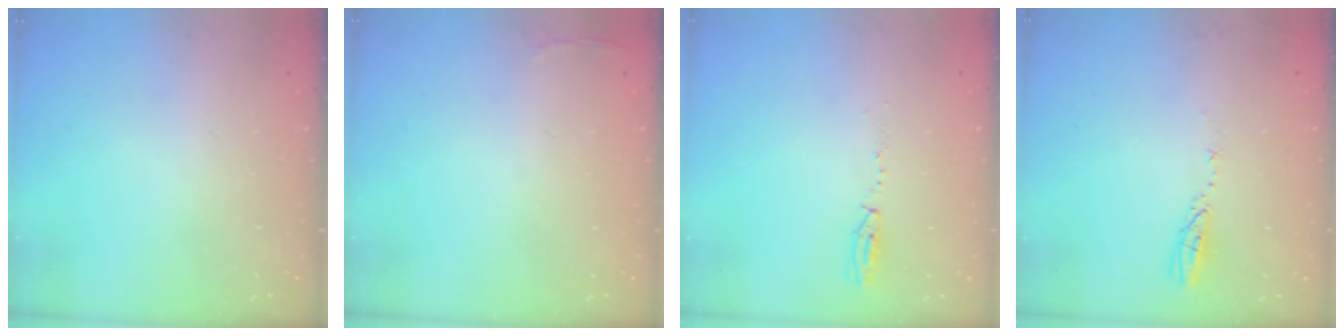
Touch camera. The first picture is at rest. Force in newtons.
{"total": 2.8, "press": 2.6, "slide": 0.9}
{"total": 3.9, "press": 3.8, "slide": 0.9}
{"total": 3.7, "press": 3.6, "slide": 0.3}